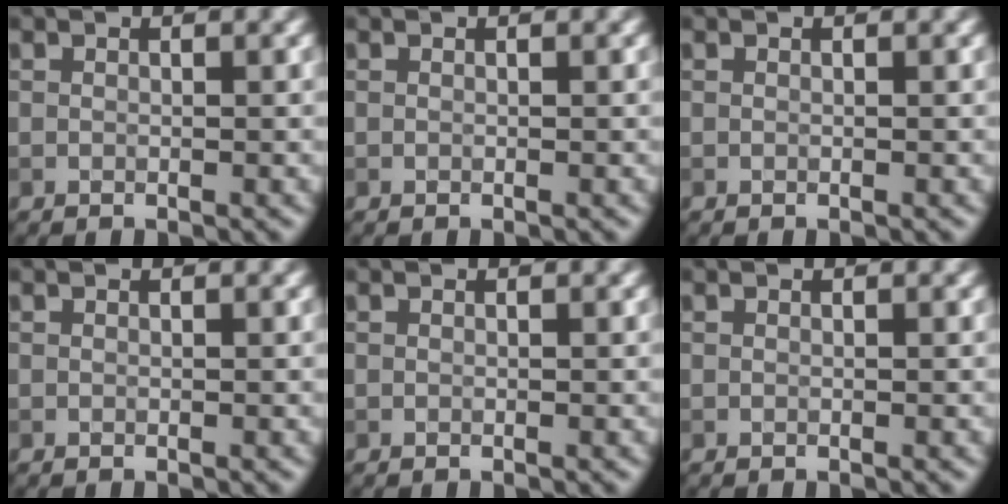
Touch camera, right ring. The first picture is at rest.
{"total": 0.0}
{"total": 0.0}
{"total": 0.0}
{"total": 0.0}
{"total": 0.0}